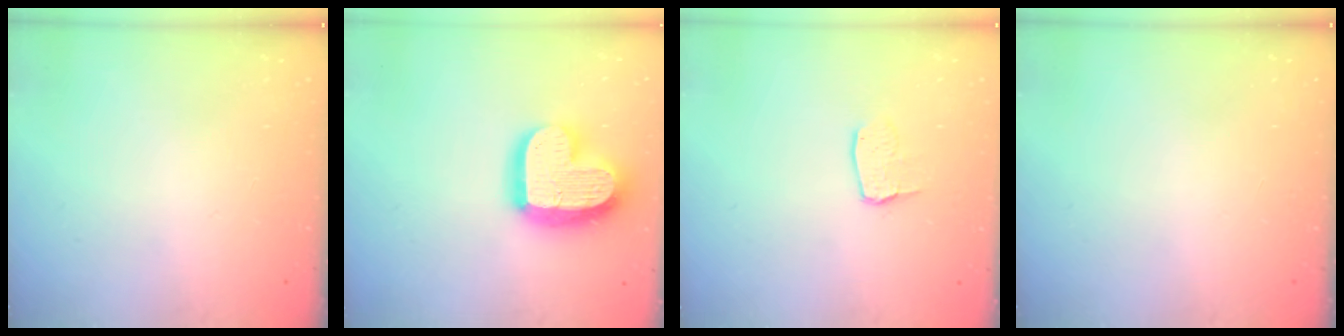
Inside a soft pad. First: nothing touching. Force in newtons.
{"total": 18.7, "press": 18.6, "slide": 1.5}
{"total": 3.0, "press": 3.0, "slide": 0.2}
{"total": 0.0}